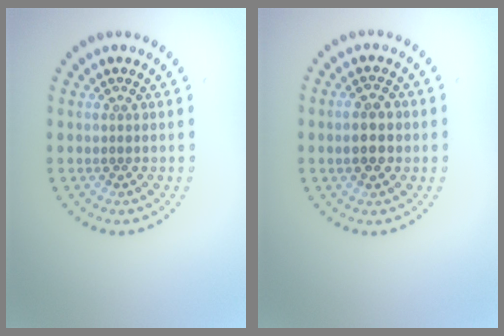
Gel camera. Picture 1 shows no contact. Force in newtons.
{"total": 2.9, "press": 2.9, "slide": 0.1}